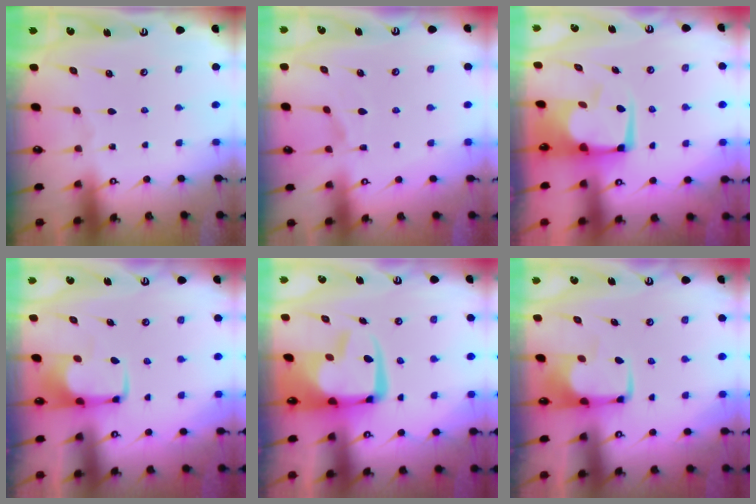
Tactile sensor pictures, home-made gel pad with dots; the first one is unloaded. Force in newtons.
{"total": 1.7, "press": 1.0, "slide": 1.3}
{"total": 6.1, "press": 5.9, "slide": 1.3}
{"total": 1.9, "press": 1.9, "slide": 0.4}
{"total": 5.6, "press": 5.5, "slide": 1.0}
{"total": 1.8, "press": 1.7, "slide": 0.4}